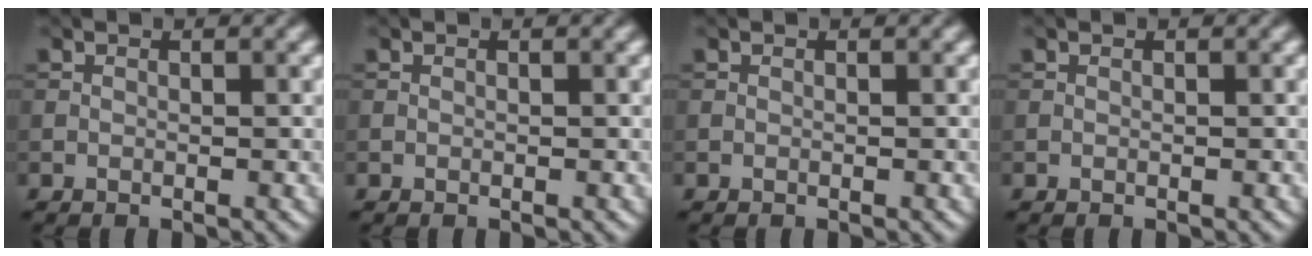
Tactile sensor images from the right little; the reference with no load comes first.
{"total": 0.0}
{"total": 0.0}
{"total": 0.0}